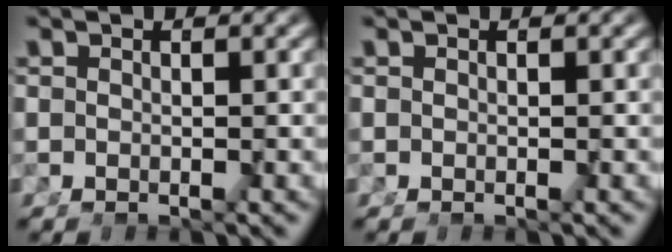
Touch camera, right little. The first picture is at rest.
{"total": 0.0}